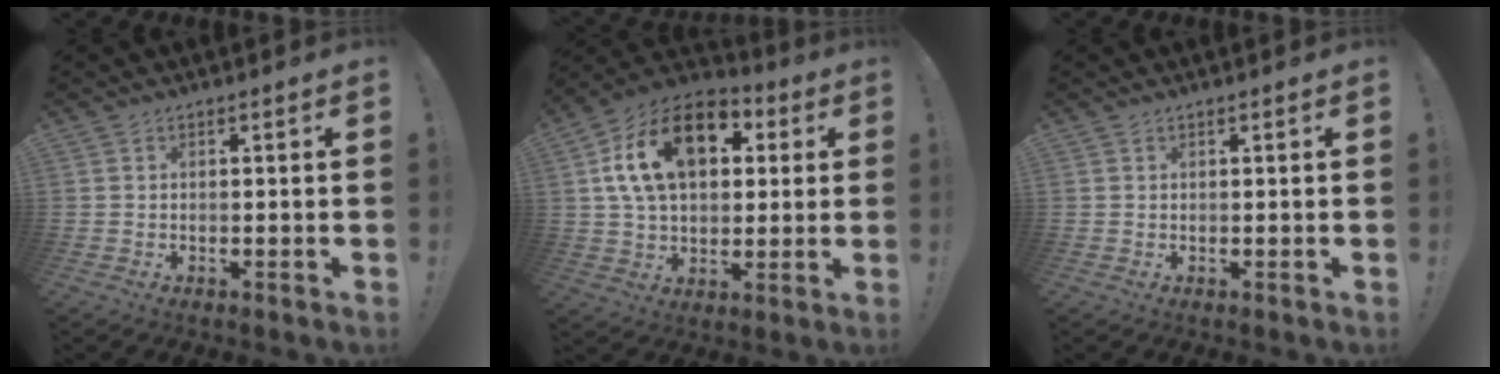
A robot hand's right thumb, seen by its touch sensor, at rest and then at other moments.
{"total": 19.9, "force": [6.3, 12.9, 13.8], "torque": [-0.230, -0.010, 0.109]}
{"total": 0.0}